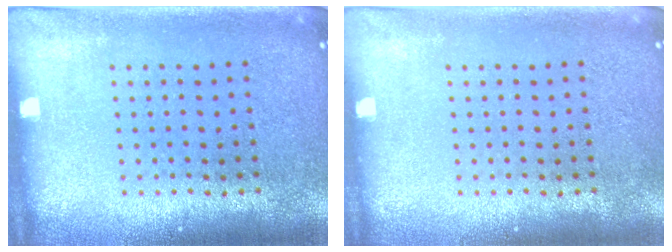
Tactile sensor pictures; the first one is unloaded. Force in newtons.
{"total": 0.0}